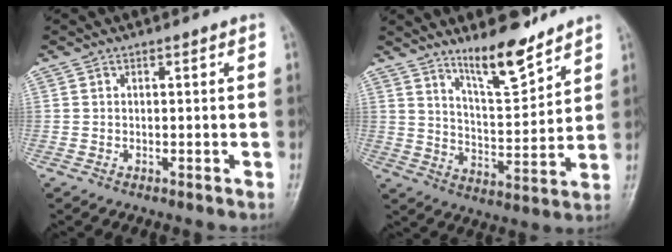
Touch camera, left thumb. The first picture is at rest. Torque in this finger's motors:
{"motor_torque": [0.97, -0.71, 0.85, -0.96, 0.04]}